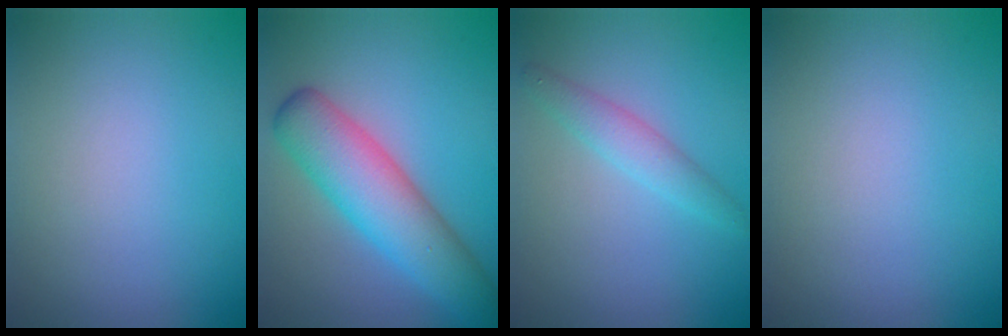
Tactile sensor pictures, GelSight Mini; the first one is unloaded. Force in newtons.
{"total": 7.1, "press": 7.1, "slide": 0.2}
{"total": 2.1, "press": 2.1, "slide": 0.0}
{"total": 0.0}